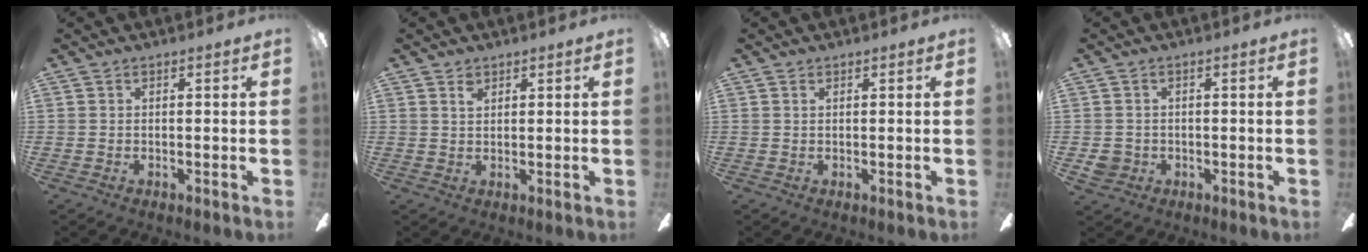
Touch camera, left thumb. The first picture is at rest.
{"total": 2.3, "force": [1.6, 1.3, 1.0], "torque": [-0.016, -0.004, 0.028]}
{"total": 0.5, "force": [0.3, 0.3, 0.3], "torque": [-0.007, 0.003, 0.006]}
{"total": 3.2, "force": [-0.6, 2.9, 1.1], "torque": [-0.019, 0.007, -0.009]}